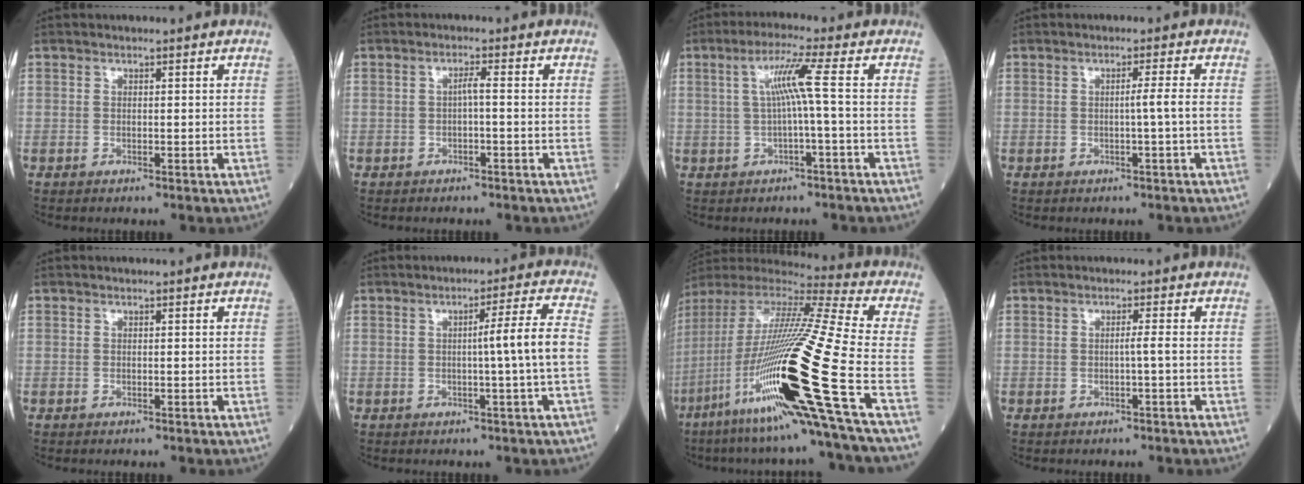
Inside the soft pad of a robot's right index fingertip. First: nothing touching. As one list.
[{"total": 1.4, "force": [-0.3, 0.0, 1.4], "torque": [-0.024, 0.003, -0.006]}, {"total": 5.4, "force": [0.2, -1.2, 5.3], "torque": [-0.102, 0.013, 0.010]}, {"total": 1.8, "force": [-0.4, -0.8, 1.6], "torque": [-0.025, 0.001, -0.007]}, {"total": 0.0}, {"total": 5.8, "force": [-0.6, -1.6, 5.6], "torque": [-0.085, 0.005, -0.007]}, {"total": 29.3, "force": [-10.6, -0.8, 27.3], "torque": [-0.506, -0.045, -0.200]}, {"total": 1.0, "force": [-0.3, -0.4, 0.9], "torque": [-0.006, 0.002, -0.008]}]